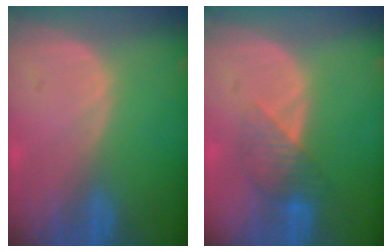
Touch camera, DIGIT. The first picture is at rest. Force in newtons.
{"total": 4.0, "press": 3.8, "slide": 1.0}